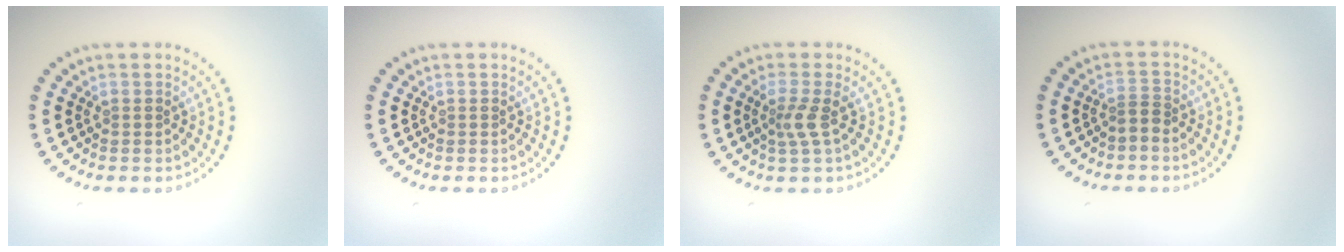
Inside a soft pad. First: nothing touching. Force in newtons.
{"total": 0.0}
{"total": 2.0, "press": 1.4, "slide": 1.4}
{"total": 1.2, "press": 0.7, "slide": 0.9}